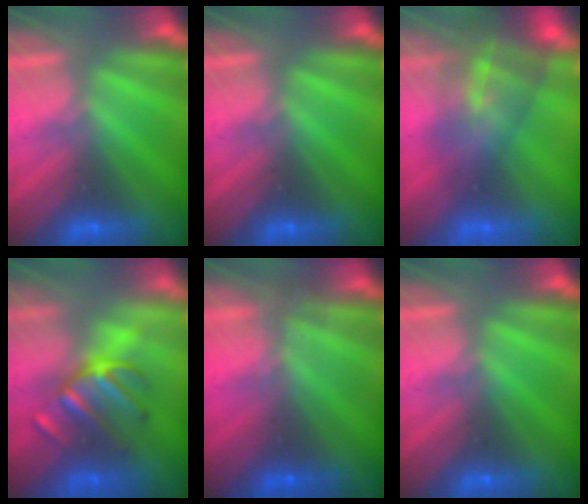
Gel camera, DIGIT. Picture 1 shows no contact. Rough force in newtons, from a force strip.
{"total": 0.0}
{"total": 7.7}
{"total": 2.8}
{"total": 1.0}
{"total": 0.0}